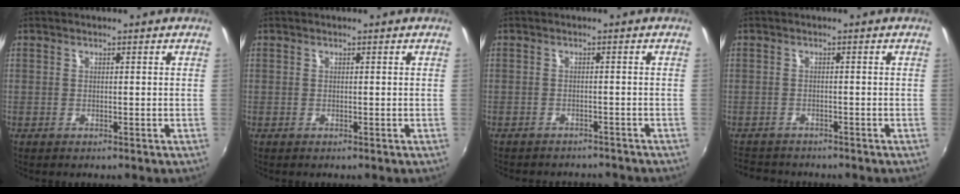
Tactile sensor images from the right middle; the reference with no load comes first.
{"total": 0.0}
{"total": 6.8, "force": [-6.3, 1.9, 2.0], "torque": [-0.050, -0.013, -0.084]}
{"total": 5.0, "force": [-4.6, 1.7, 1.0], "torque": [-0.035, -0.007, -0.076]}